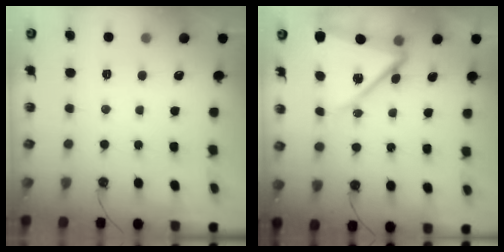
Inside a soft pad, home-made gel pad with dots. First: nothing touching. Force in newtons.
{"total": 12.5, "press": 12.4, "slide": 1.4}